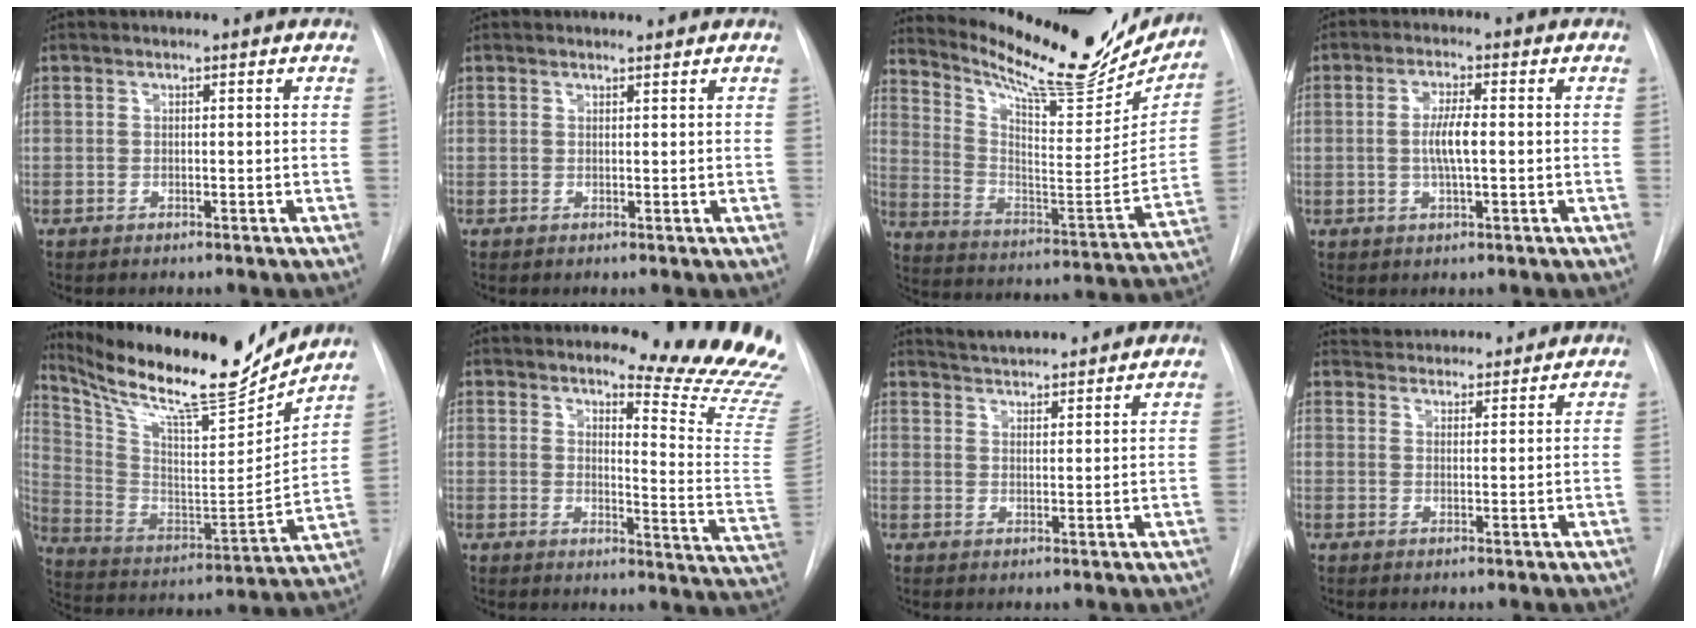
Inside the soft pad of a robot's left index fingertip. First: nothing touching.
{"total": 1.1, "force": [1.1, 0.2, 0.0], "torque": [-0.009, -0.001, 0.017]}
{"total": 25.2, "force": [22.1, 5.2, 10.8], "torque": [-0.178, -0.055, 0.316]}
{"total": 4.5, "force": [-0.1, 0.7, 4.5], "torque": [-0.090, 0.000, -0.004]}
{"total": 23.1, "force": [20.5, 2.7, 10.2], "torque": [-0.194, -0.040, 0.330]}
{"total": 15.8, "force": [14.6, -0.5, 6.0], "torque": [-0.076, -0.146, 0.158]}
{"total": 12.2, "force": [11.4, 1.8, 4.1], "torque": [-0.062, 0.018, 0.158]}
{"total": 11.0, "force": [10.4, 2.6, 2.4], "torque": [-0.028, 0.024, 0.145]}